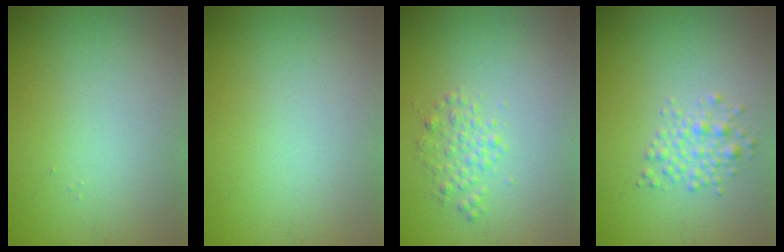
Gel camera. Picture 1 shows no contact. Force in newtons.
{"total": 0.0}
{"total": 1.7, "press": 1.7, "slide": 0.0}
{"total": 2.1, "press": 2.1, "slide": 0.2}